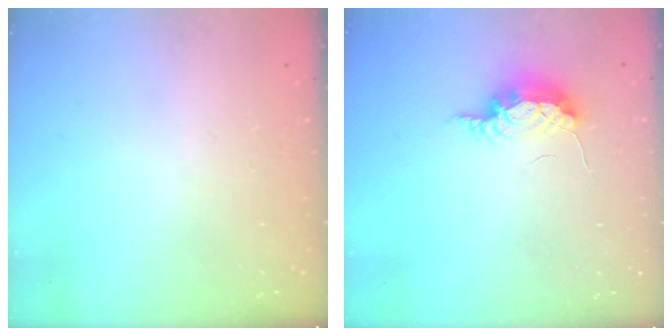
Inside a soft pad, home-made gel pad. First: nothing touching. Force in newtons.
{"total": 7.5, "press": 7.2, "slide": 2.0}